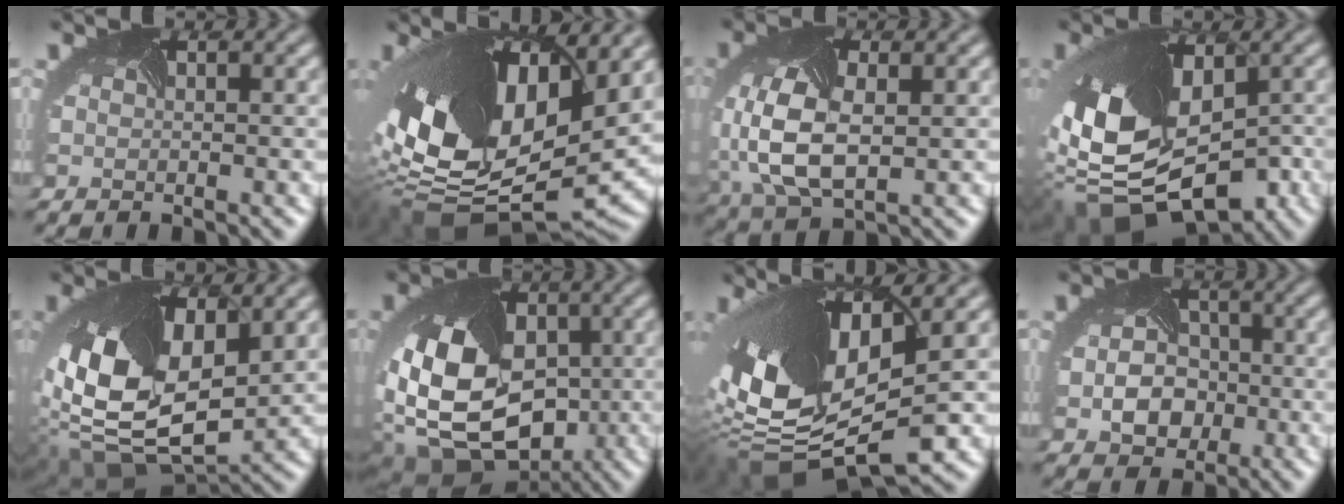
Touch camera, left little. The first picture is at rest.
{"total": 17.6, "force": [1.5, 10.2, 14.2], "torque": [-0.294, -0.045, 0.048]}
{"total": 7.1, "force": [-0.6, 4.5, 5.5], "torque": [-0.148, -0.009, -0.007]}
{"total": 13.6, "force": [-3.1, 8.0, 10.5], "torque": [-0.238, -0.034, -0.032]}
{"total": 15.2, "force": [1.8, 9.5, 11.8], "torque": [-0.251, -0.035, 0.050]}
{"total": 15.1, "force": [-2.1, 11.5, 9.5], "torque": [-0.194, -0.026, -0.029]}
{"total": 14.7, "force": [0.4, 7.3, 12.8], "torque": [-0.279, -0.020, 0.021]}
{"total": 4.0, "force": [-0.9, 3.5, 1.8], "torque": [-0.042, -0.008, -0.015]}